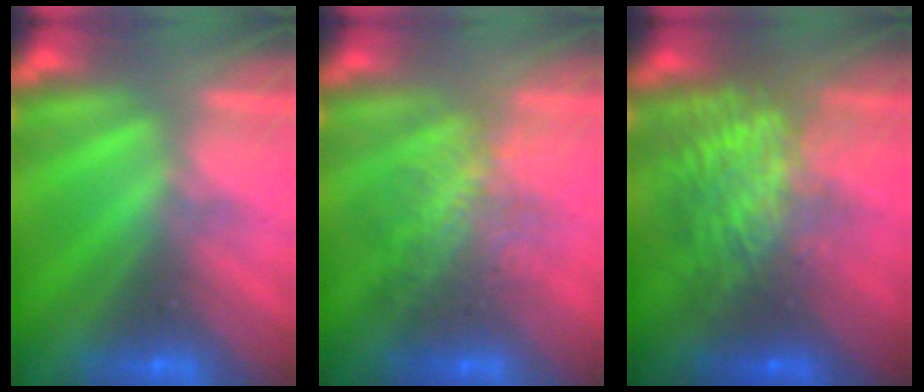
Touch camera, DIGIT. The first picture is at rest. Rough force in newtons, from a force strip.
{"total": 2.8}
{"total": 7.0}